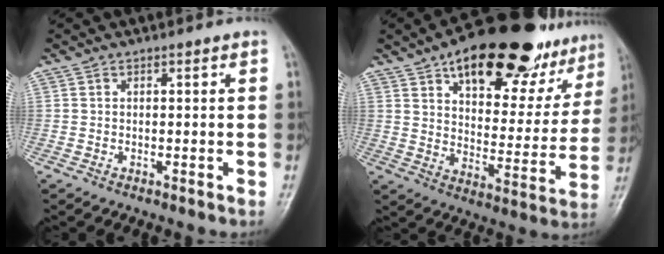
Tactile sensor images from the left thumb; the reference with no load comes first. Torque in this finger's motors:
{"motor_torque": [0.31, 0.35, 1.58, -1.19, 0.11]}